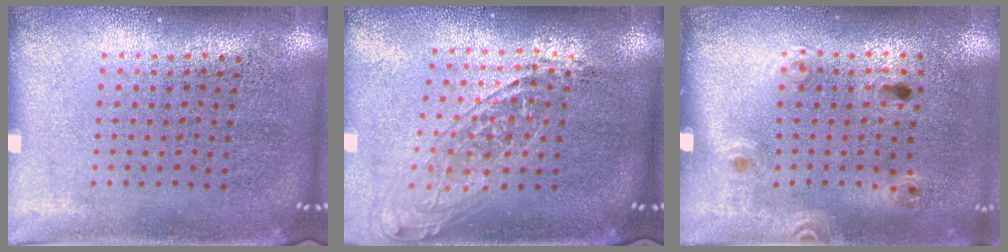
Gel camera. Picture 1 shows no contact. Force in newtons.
{"total": 1.6, "press": 1.3, "slide": 0.9}
{"total": 1.4, "press": 0.8, "slide": 1.1}